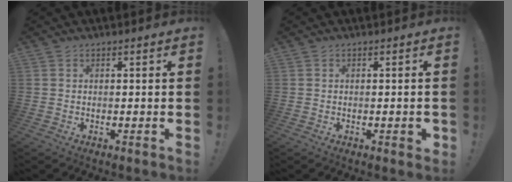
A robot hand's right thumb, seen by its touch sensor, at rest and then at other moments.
{"total": 1.3, "force": [-0.5, 0.4, 1.1], "torque": [-0.012, 0.001, -0.009]}